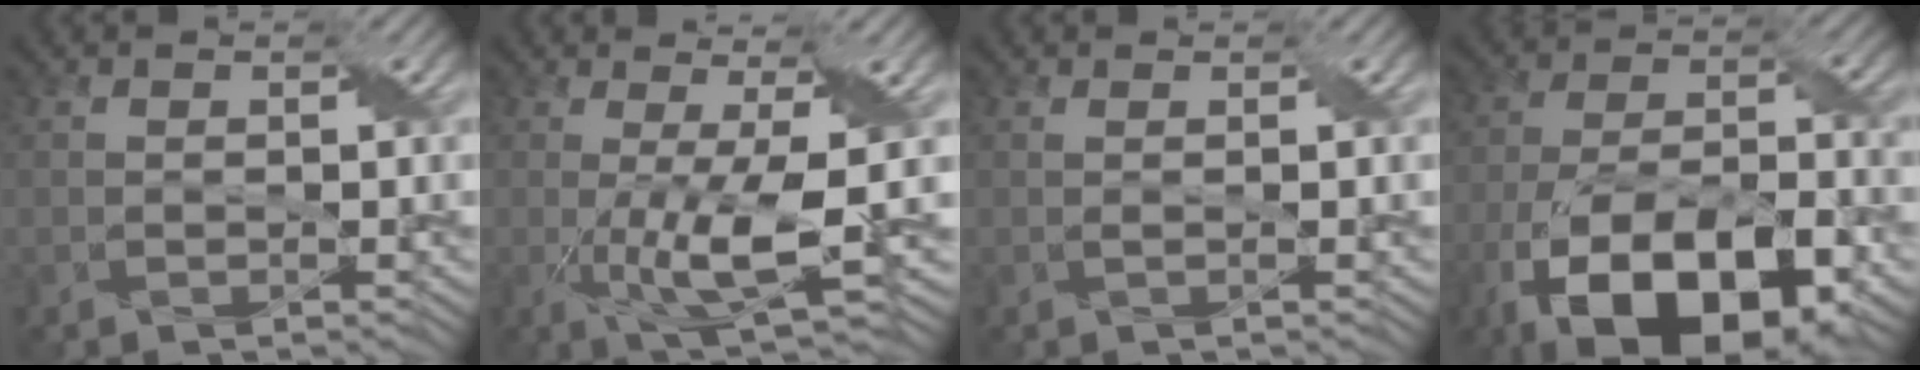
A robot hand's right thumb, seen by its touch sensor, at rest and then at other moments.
{"total": 8.1, "force": [-1.2, 1.7, 7.9], "torque": [-0.153, -0.001, -0.016]}
{"total": 0.8, "force": [0.2, 0.2, 0.7], "torque": [-0.014, -0.002, -0.002]}
{"total": 18.4, "force": [-10.2, 8.3, 12.9], "torque": [-0.241, -0.037, -0.164]}